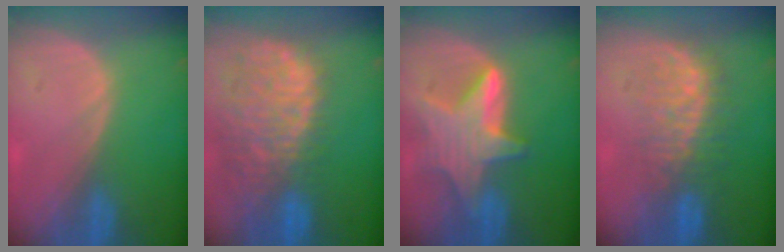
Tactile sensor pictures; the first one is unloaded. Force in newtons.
{"total": 13.7, "press": 11.2, "slide": 7.9}
{"total": 8.4, "press": 8.3, "slide": 0.6}
{"total": 8.1, "press": 8.0, "slide": 0.7}